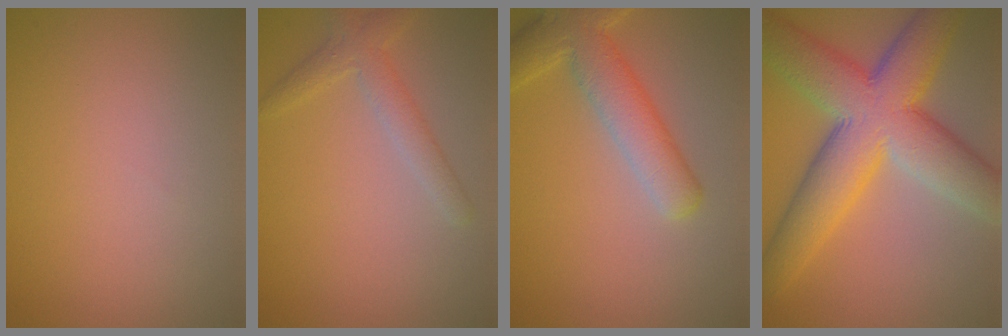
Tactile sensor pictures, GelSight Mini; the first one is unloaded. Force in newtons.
{"total": 2.4, "press": 2.4, "slide": 0.2}
{"total": 5.5, "press": 5.5, "slide": 0.3}
{"total": 11.6, "press": 11.6, "slide": 0.5}